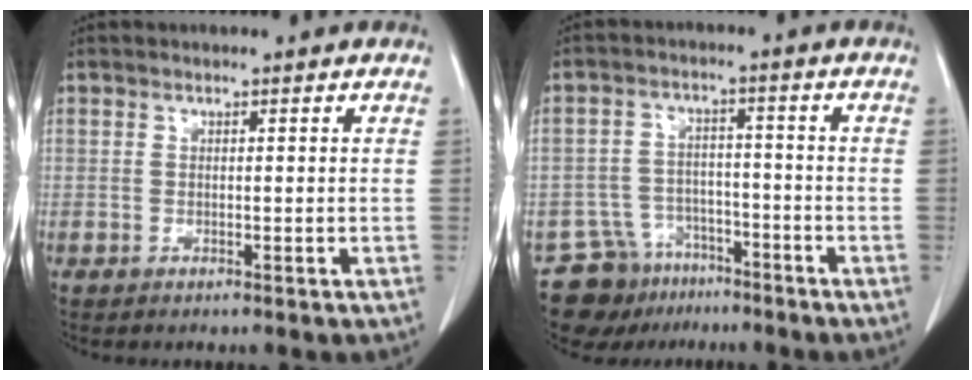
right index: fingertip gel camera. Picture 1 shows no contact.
{"total": 8.4, "force": [-6.3, 5.5, 0.6], "torque": [-0.012, 0.025, -0.099]}